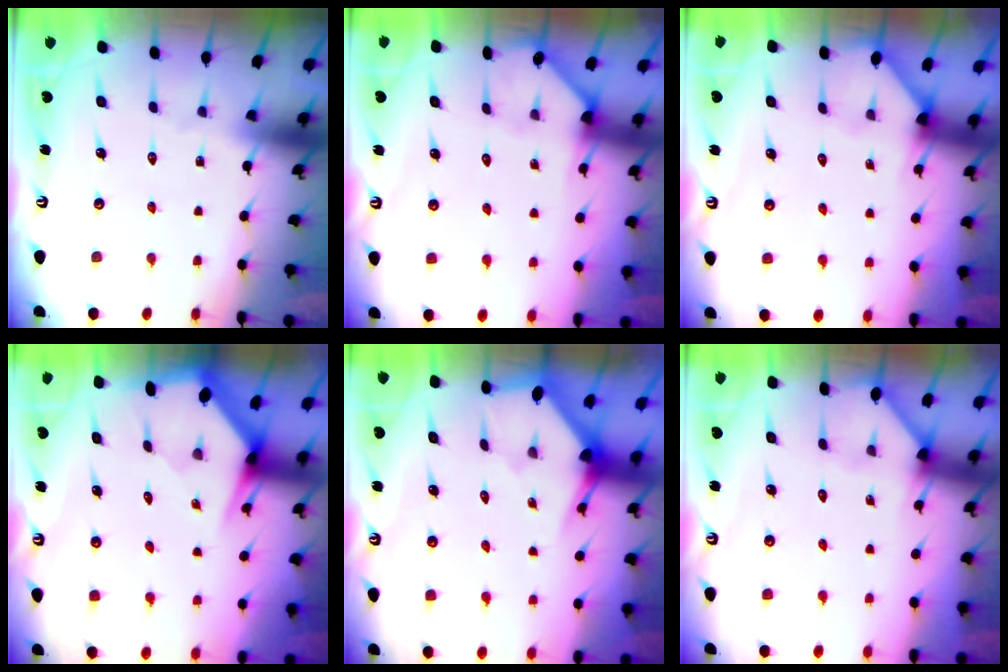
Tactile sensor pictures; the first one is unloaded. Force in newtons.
{"total": 2.0, "press": 2.0, "slide": 0.1}
{"total": 2.3, "press": 2.3, "slide": 0.3}
{"total": 2.8, "press": 2.8, "slide": 0.3}
{"total": 2.5, "press": 2.5, "slide": 0.2}
{"total": 2.0, "press": 2.0, "slide": 0.2}